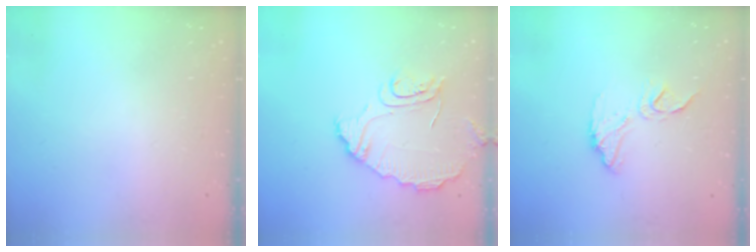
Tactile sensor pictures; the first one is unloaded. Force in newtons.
{"total": 10.7, "press": 10.7, "slide": 0.2}
{"total": 10.0, "press": 10.0, "slide": 0.4}